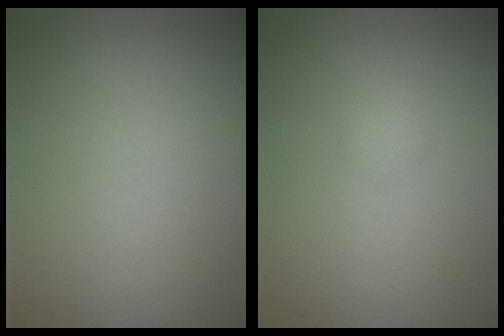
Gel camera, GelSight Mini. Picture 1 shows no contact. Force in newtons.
{"total": 1.0, "press": 1.0, "slide": 0.1}